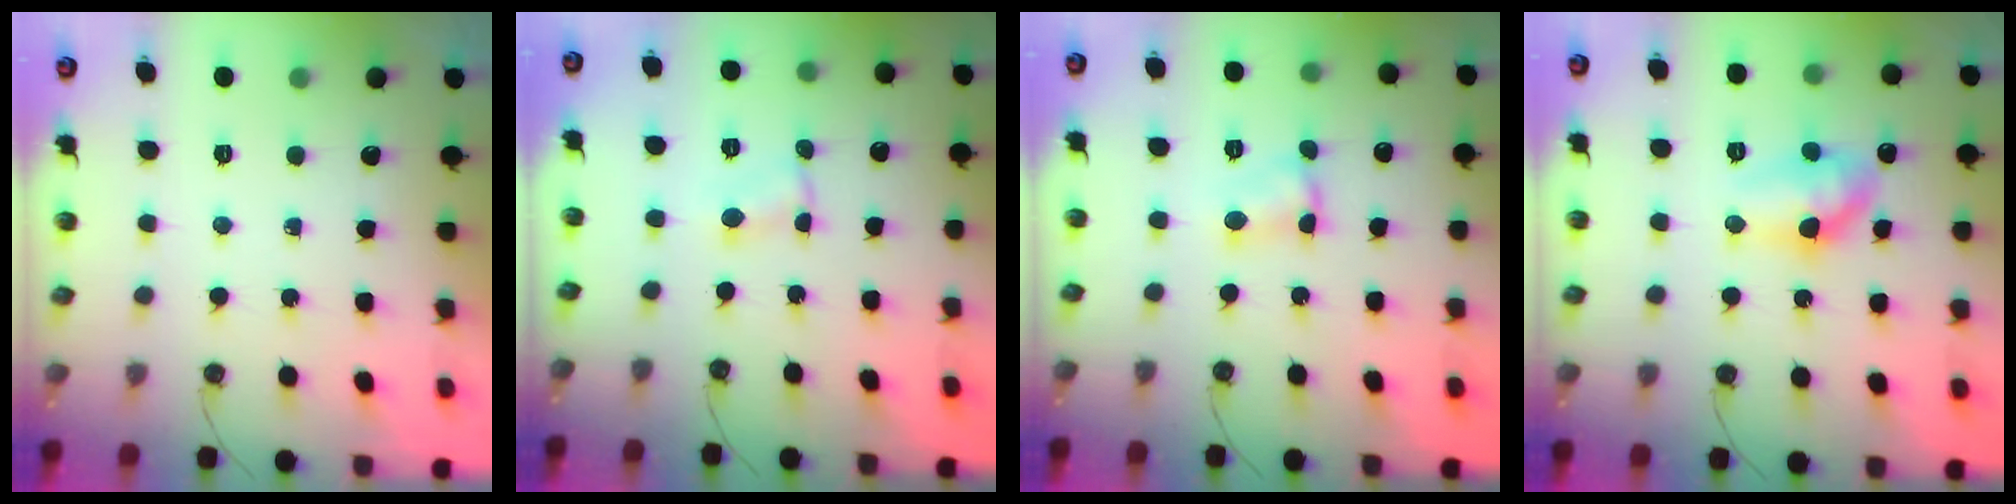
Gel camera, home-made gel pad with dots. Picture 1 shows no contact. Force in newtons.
{"total": 1.0, "press": 1.0, "slide": 0.1}
{"total": 4.2, "press": 4.2, "slide": 0.5}
{"total": 10.8, "press": 10.7, "slide": 1.1}